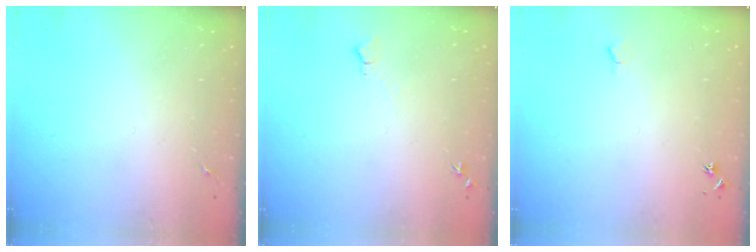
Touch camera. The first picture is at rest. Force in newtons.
{"total": 5.5, "press": 5.5, "slide": 0.7}
{"total": 5.6, "press": 5.5, "slide": 0.7}